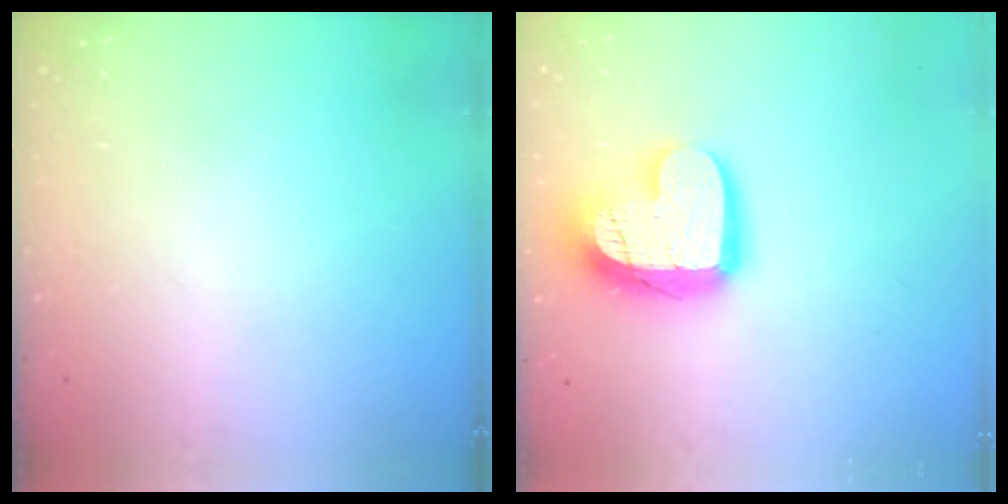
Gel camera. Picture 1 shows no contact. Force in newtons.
{"total": 17.3, "press": 17.3, "slide": 1.7}